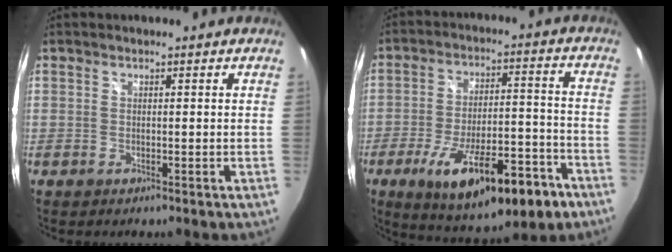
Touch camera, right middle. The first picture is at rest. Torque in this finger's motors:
{"motor_torque": [1.71, -0.43, 1.05, 0.21]}